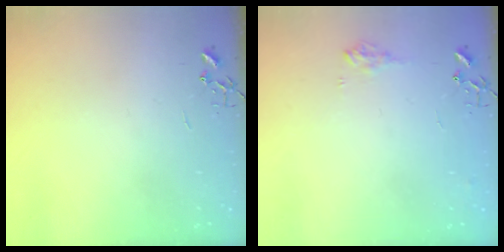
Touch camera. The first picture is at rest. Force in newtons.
{"total": 7.7, "press": 7.7, "slide": 0.3}